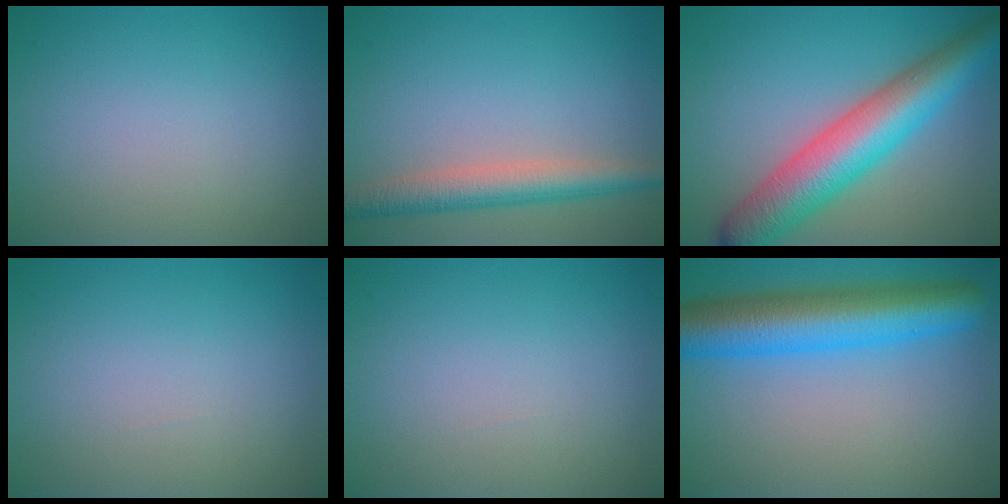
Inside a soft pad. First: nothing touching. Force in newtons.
{"total": 4.3, "press": 4.3, "slide": 0.1}
{"total": 9.0, "press": 9.0, "slide": 0.2}
{"total": 0.0}
{"total": 0.0}
{"total": 9.0, "press": 9.0, "slide": 0.2}